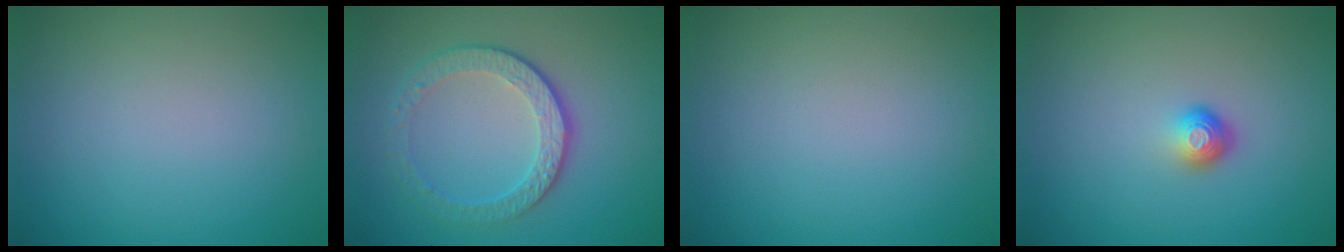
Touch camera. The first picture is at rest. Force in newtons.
{"total": 4.5, "press": 3.2, "slide": 3.1}
{"total": 0.0}
{"total": 1.8, "press": 1.1, "slide": 1.4}